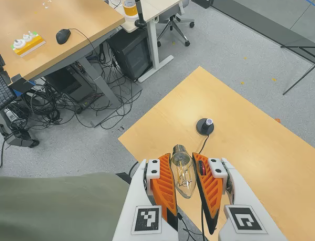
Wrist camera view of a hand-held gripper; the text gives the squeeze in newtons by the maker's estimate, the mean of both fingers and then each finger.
{"total": 21.0, "left": 23.1, "right": 18.9}